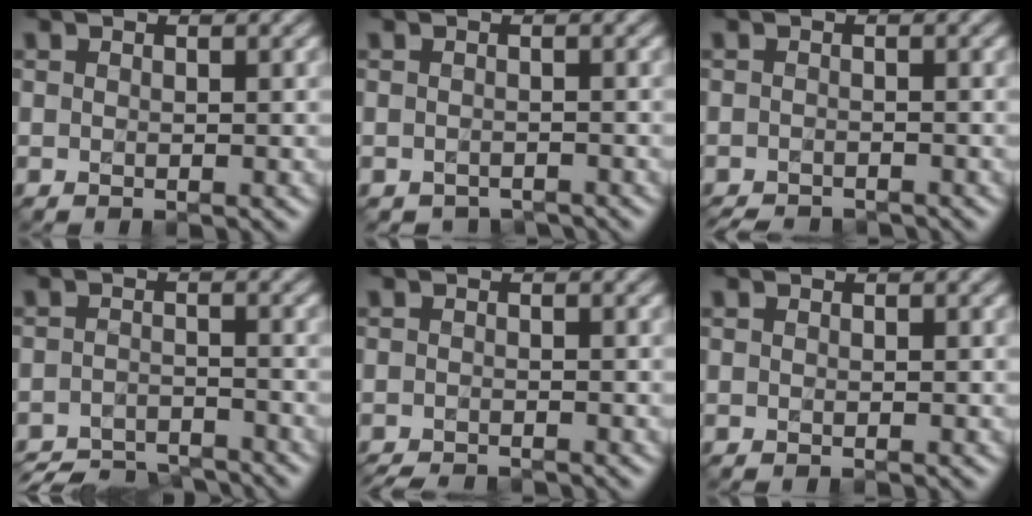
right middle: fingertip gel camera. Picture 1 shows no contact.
{"total": 1.8, "force": [-1.6, 0.9, 0.3], "torque": [0.005, -0.012, -0.019]}
{"total": 2.8, "force": [-2.8, 0.3, 0.5], "torque": [-0.005, -0.012, -0.042]}
{"total": 6.1, "force": [-5.8, 1.1, 1.4], "torque": [-0.018, -0.011, -0.099]}
{"total": 2.3, "force": [-2.2, 0.2, 0.6], "torque": [-0.005, -0.014, -0.038]}
{"total": 0.0}